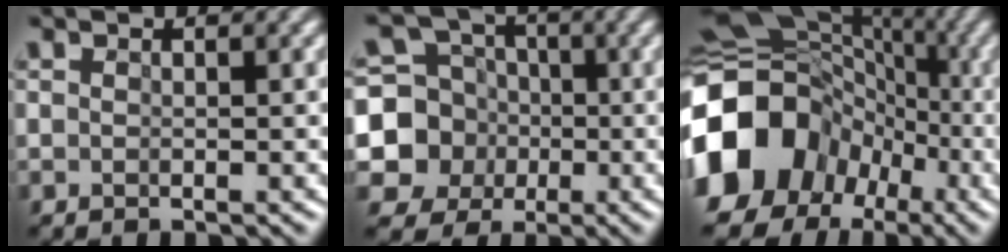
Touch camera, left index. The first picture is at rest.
{"total": 7.7, "force": [-1.2, 7.0, 3.0], "torque": [-0.079, -0.013, -0.037]}
{"total": 15.8, "force": [-3.9, 13.0, 8.0], "torque": [-0.183, -0.002, -0.073]}